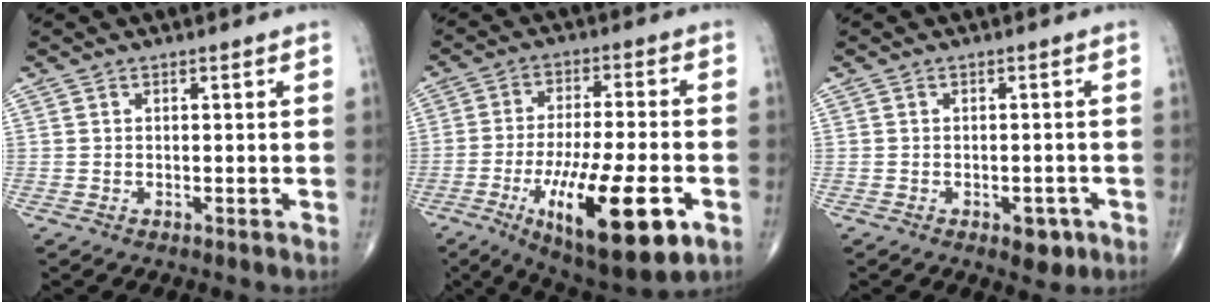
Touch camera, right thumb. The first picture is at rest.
{"total": 20.0, "force": [-7.4, 5.8, 17.7], "torque": [-0.301, 0.002, -0.109]}
{"total": 3.4, "force": [-1.7, 2.0, 2.3], "torque": [-0.012, 0.007, -0.016]}